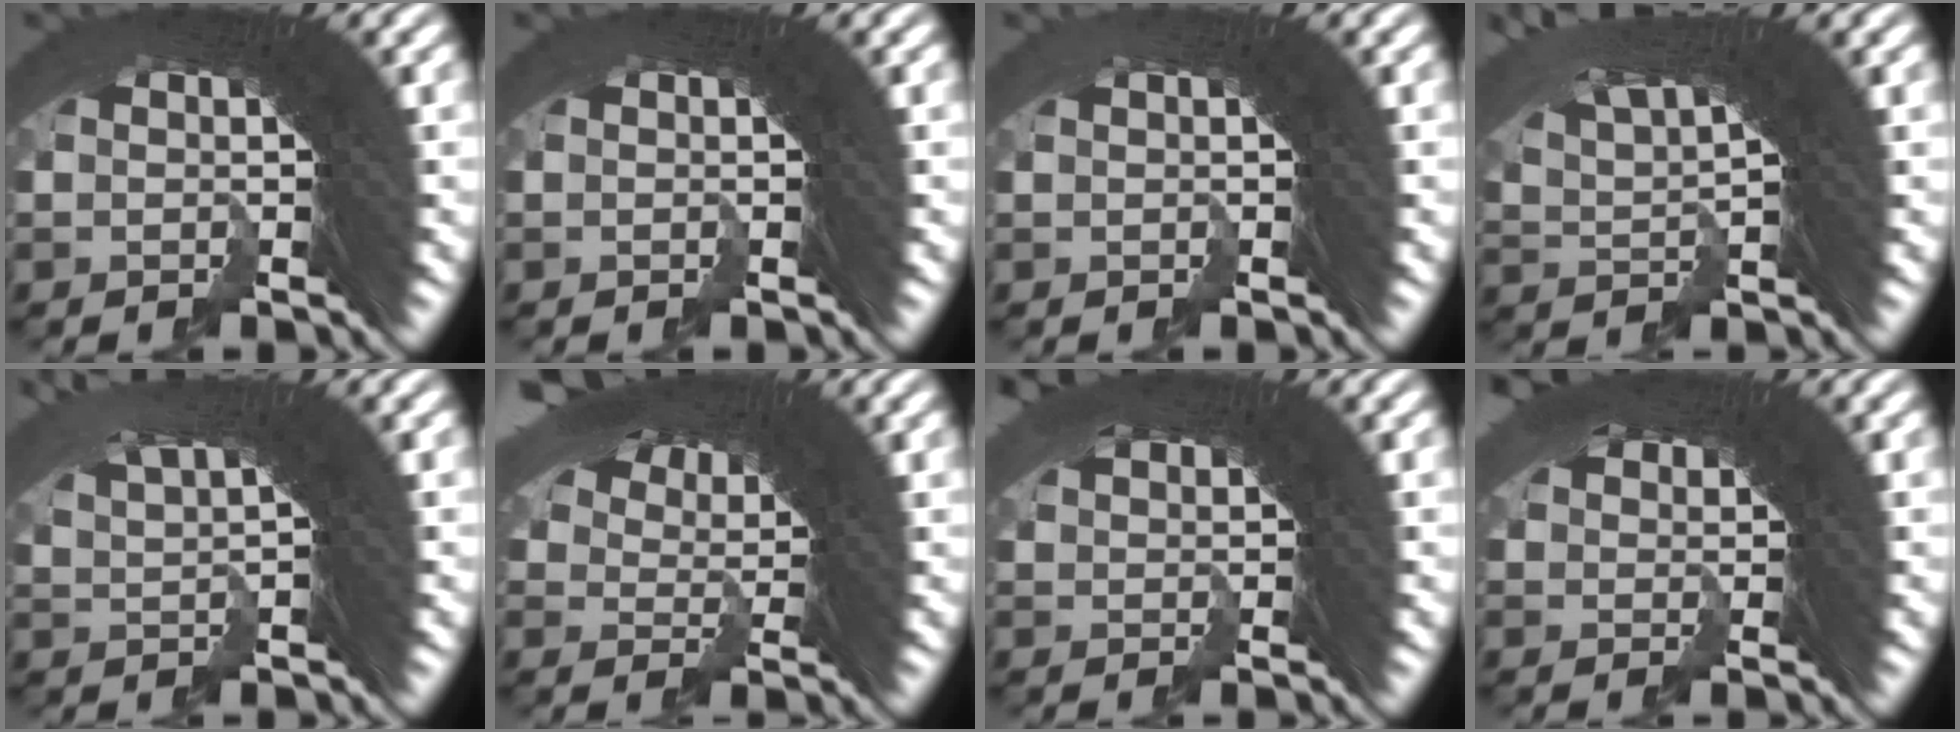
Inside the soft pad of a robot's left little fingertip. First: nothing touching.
{"total": 0.0}
{"total": 0.8, "force": [-0.1, -0.4, -0.7], "torque": [0.015, -0.001, -0.002]}
{"total": 5.3, "force": [3.9, 1.0, 3.5], "torque": [-0.063, 0.015, 0.071]}
{"total": 4.8, "force": [4.2, 0.2, 2.2], "torque": [-0.029, 0.033, 0.070]}
{"total": 4.7, "force": [3.4, 2.0, 2.5], "torque": [-0.041, -0.003, 0.064]}
{"total": 0.8, "force": [0.7, 0.1, 0.3], "torque": [0.010, -0.011, 0.022]}
{"total": 1.2, "force": [0.6, 1.0, 0.2], "torque": [0.009, -0.020, 0.021]}